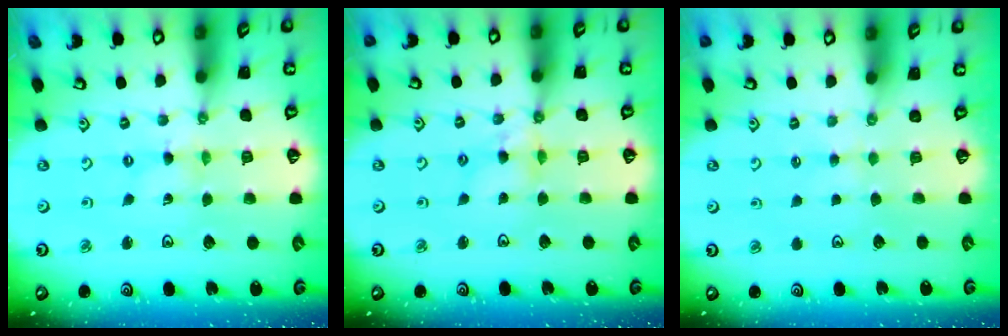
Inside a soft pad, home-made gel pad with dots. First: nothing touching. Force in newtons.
{"total": 6.5, "press": 6.5, "slide": 0.5}
{"total": 1.5, "press": 1.5, "slide": 0.4}